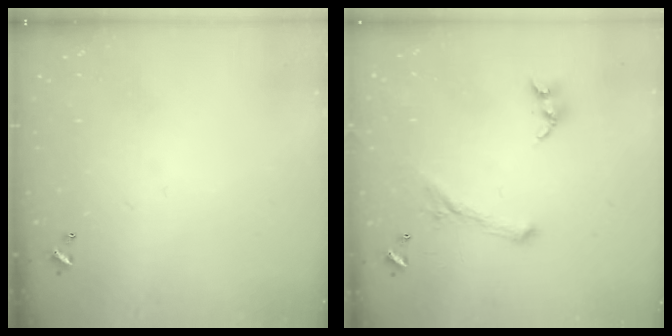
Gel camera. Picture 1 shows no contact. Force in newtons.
{"total": 1.6, "press": 1.5, "slide": 0.4}